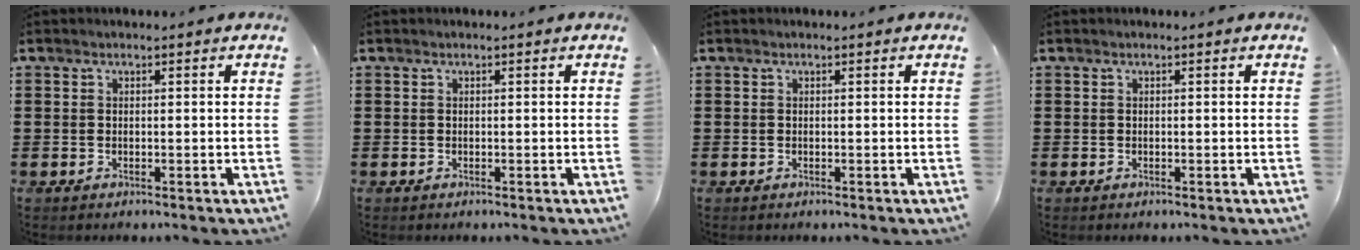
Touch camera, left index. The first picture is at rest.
{"total": 0.0}
{"total": 0.0}
{"total": 0.0}